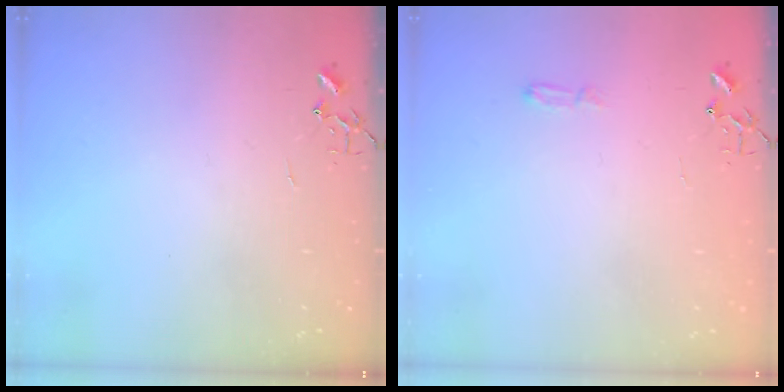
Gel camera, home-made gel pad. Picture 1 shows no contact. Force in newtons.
{"total": 4.0, "press": 3.9, "slide": 0.5}